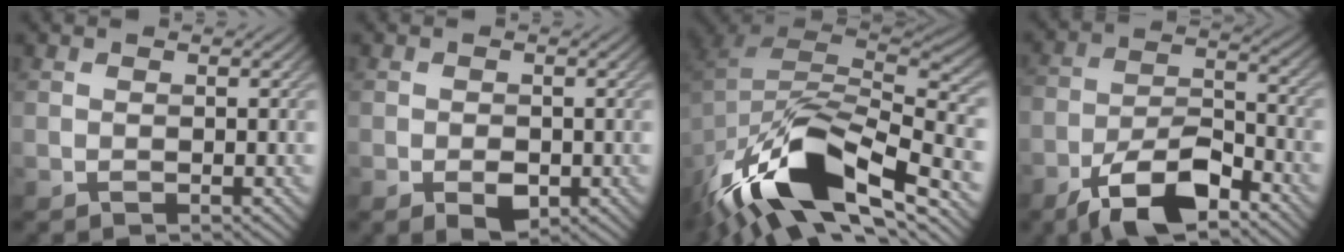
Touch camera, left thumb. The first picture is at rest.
{"total": 2.4, "force": [-0.8, 1.6, 1.7], "torque": [-0.028, -0.008, -0.012]}
{"total": 16.1, "force": [-9.4, 7.1, 10.9], "torque": [-0.234, -0.023, -0.166]}
{"total": 9.9, "force": [-6.6, 3.9, 6.3], "torque": [-0.109, 0.002, -0.134]}